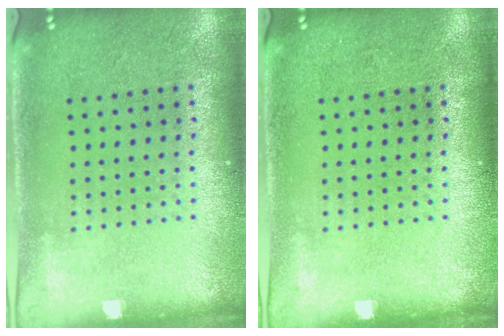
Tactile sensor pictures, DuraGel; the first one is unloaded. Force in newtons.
{"total": 0.0}